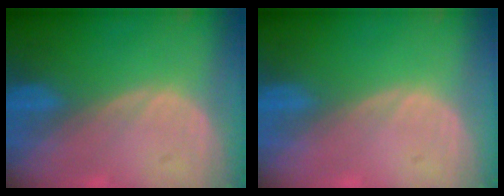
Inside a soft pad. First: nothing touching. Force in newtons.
{"total": 0.0}